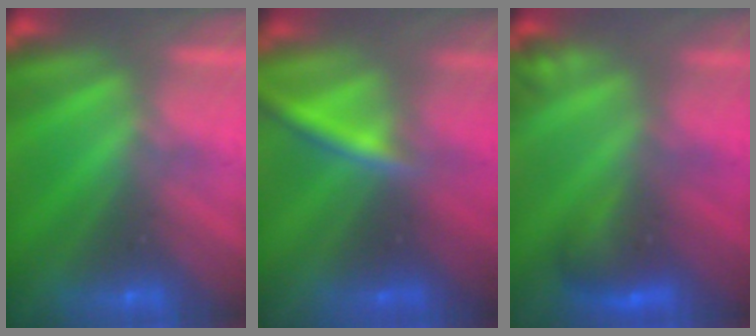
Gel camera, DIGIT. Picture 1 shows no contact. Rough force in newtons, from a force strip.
{"total": 2.3}
{"total": 2.9}